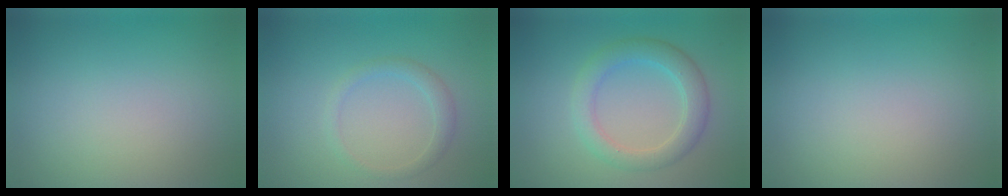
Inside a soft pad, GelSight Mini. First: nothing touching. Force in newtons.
{"total": 1.5, "press": 1.5, "slide": 0.1}
{"total": 3.5, "press": 3.5, "slide": 0.1}
{"total": 0.0}